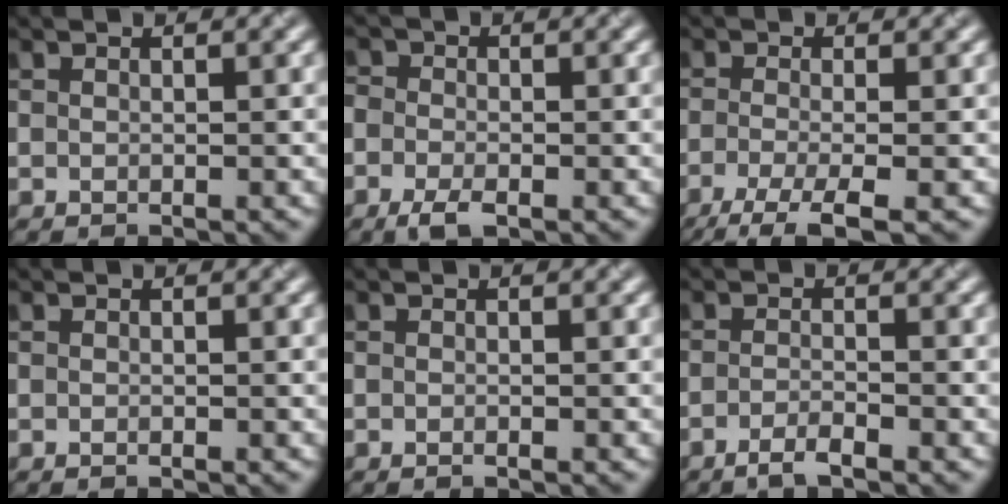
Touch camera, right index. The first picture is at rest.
{"total": 2.9, "force": [-1.5, 1.7, 1.8], "torque": [-0.039, -0.004, -0.038]}
{"total": 4.9, "force": [-2.8, 1.2, 3.8], "torque": [-0.066, -0.007, -0.062]}
{"total": 0.0}
{"total": 0.0}
{"total": 2.0, "force": [-1.3, 0.4, 1.4], "torque": [-0.026, 0.002, -0.031]}